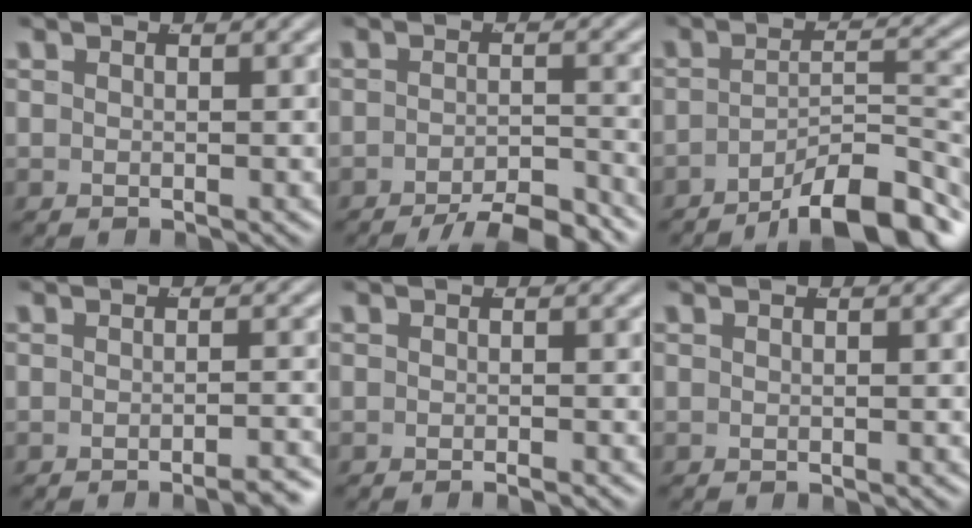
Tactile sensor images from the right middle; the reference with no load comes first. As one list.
[{"total": 5.6, "force": [-5.1, 0.8, 2.3], "torque": [-0.013, -0.007, -0.082]}, {"total": 9.4, "force": [-7.4, 2.3, 5.3], "torque": [-0.050, -0.017, -0.102]}, {"total": 2.5, "force": [-2.3, 0.0, 1.1], "torque": [-0.012, 0.002, -0.038]}, {"total": 0.7, "force": [-0.7, -0.3, 0.2], "torque": [-0.003, 0.003, -0.013]}, {"total": 0.0}]